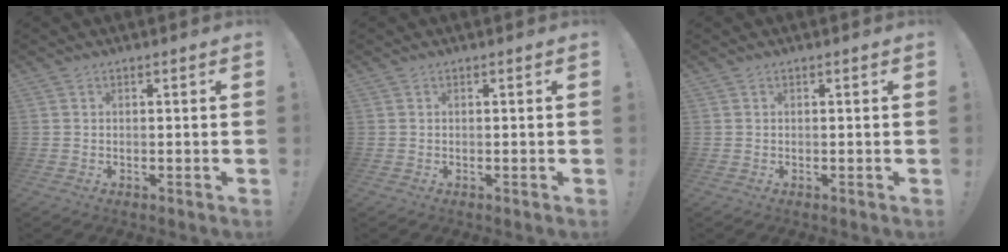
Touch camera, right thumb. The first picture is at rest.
{"total": 0.0}
{"total": 0.0}